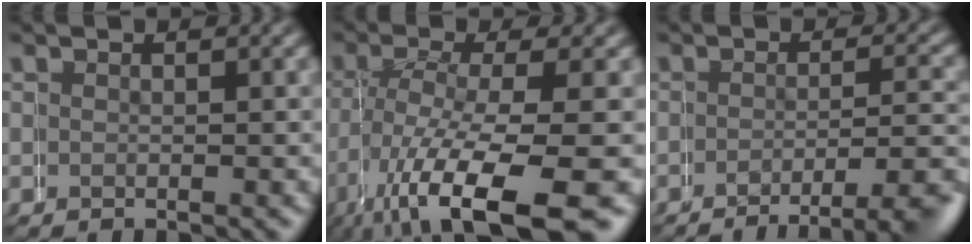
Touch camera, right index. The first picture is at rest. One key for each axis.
{"total": 7.1, "fx": -3.5, "fy": 2.8, "fz": 5.4, "tx": -0.107, "ty": -0.028, "tz": -0.029}
{"total": 6.9, "fx": -4.9, "fy": 2.3, "fz": 4.4, "tx": -0.043, "ty": -0.017, "tz": -0.066}